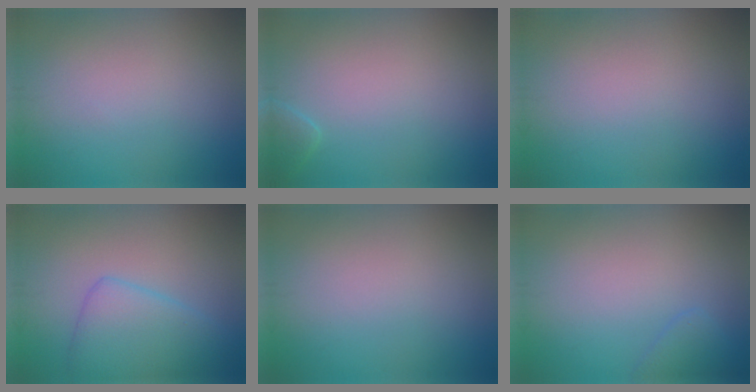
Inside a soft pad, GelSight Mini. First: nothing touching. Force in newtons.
{"total": 1.3, "press": 1.3, "slide": 0.1}
{"total": 0.0}
{"total": 4.9, "press": 4.9, "slide": 0.2}
{"total": 0.0}
{"total": 1.6, "press": 1.6, "slide": 0.2}